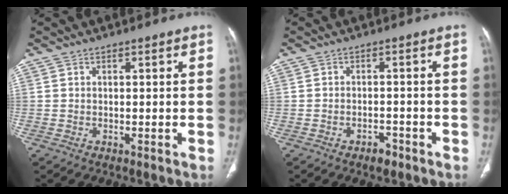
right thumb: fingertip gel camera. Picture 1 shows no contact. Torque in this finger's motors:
{"motor_torque": [-0.18, 0.04, -0.22, 0.02, 0.05]}